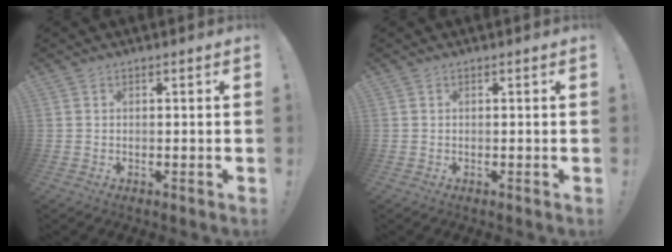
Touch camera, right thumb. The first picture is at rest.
{"total": 0.0}